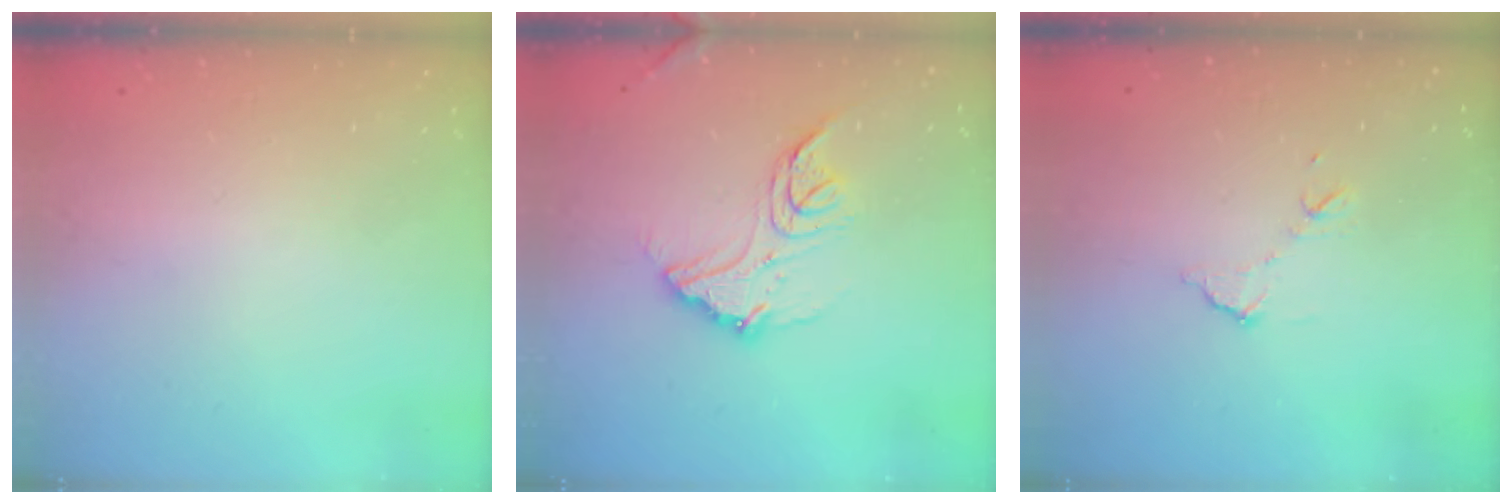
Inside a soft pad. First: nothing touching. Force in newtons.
{"total": 13.8, "press": 13.8, "slide": 0.9}
{"total": 7.5, "press": 7.5, "slide": 0.1}